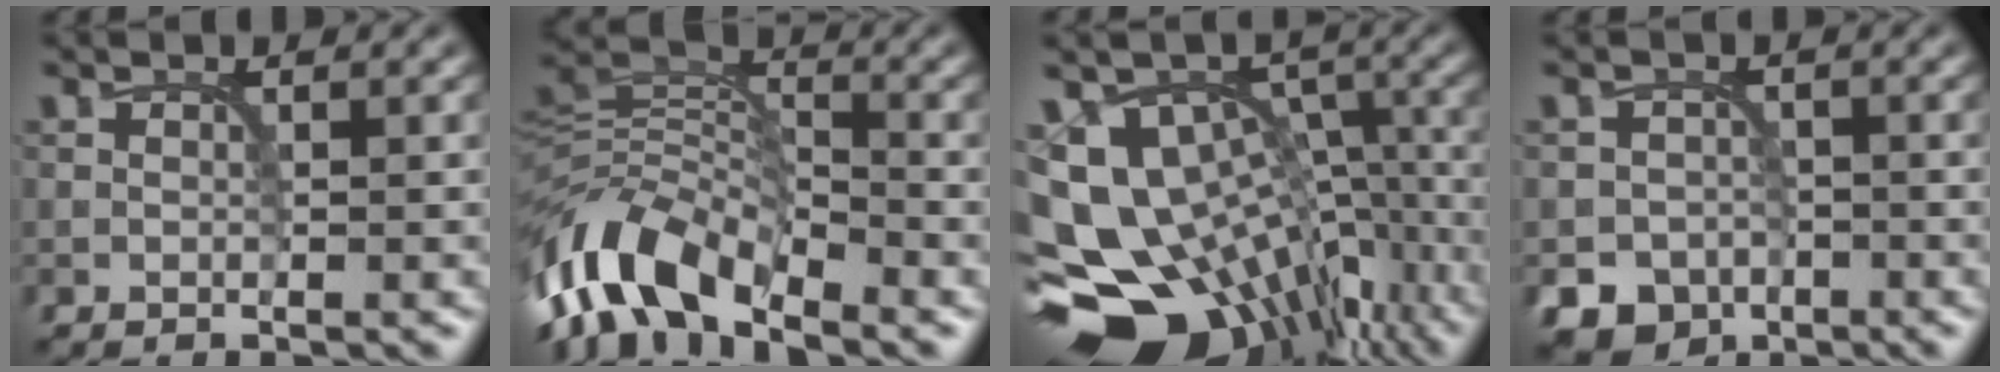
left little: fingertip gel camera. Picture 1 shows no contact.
{"total": 9.1, "force": [-5.7, 3.9, 6.0], "torque": [-0.108, 0.008, -0.123]}
{"total": 16.1, "force": [-6.0, 11.6, 9.3], "torque": [-0.181, -0.015, -0.058]}
{"total": 5.0, "force": [-3.2, 3.7, 1.1], "torque": [0.002, -0.005, -0.046]}